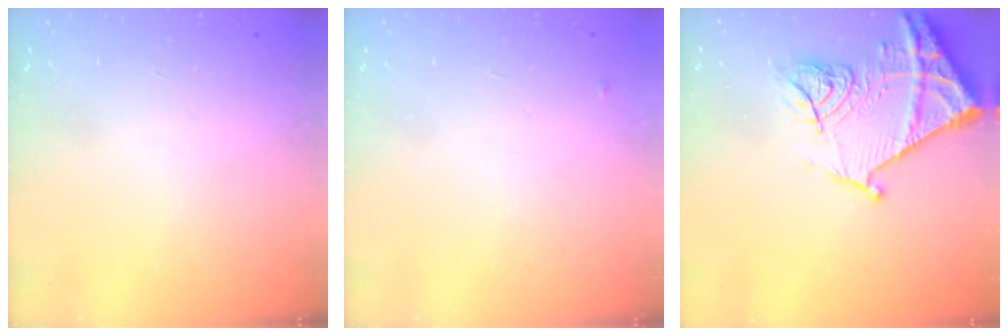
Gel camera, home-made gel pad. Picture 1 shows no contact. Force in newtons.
{"total": 2.8, "press": 2.8, "slide": 0.4}
{"total": 15.3, "press": 15.3, "slide": 1.6}